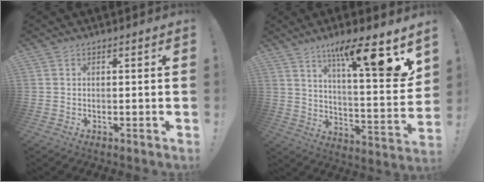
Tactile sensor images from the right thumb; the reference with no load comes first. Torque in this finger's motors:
{"motor_torque": [-0.85, 2.26, 1.68, 0.94, 0.11]}